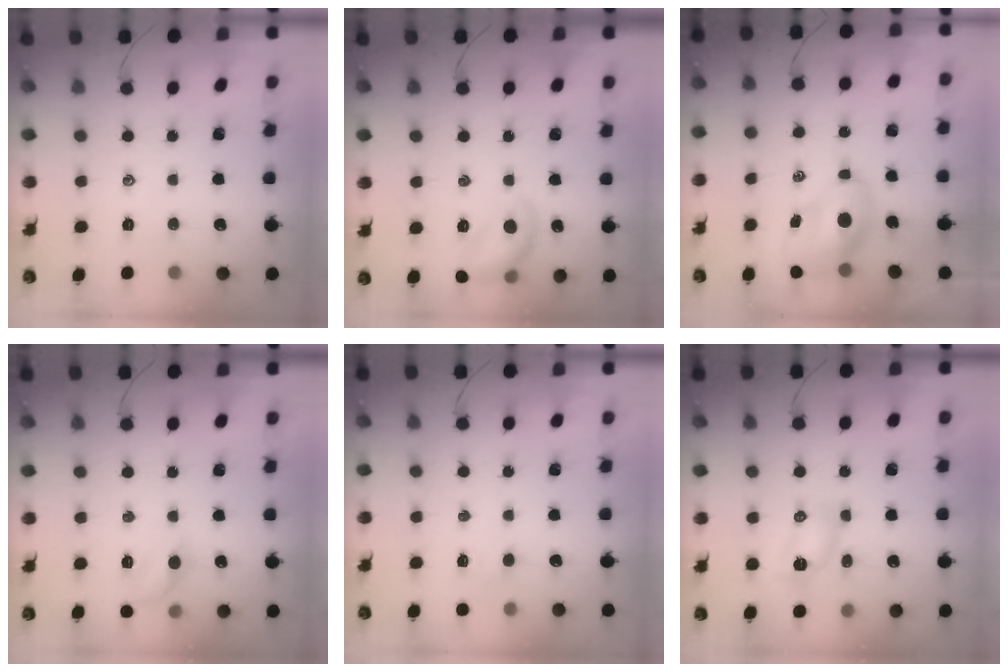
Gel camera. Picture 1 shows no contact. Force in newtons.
{"total": 11.6, "press": 11.6, "slide": 0.6}
{"total": 7.2, "press": 7.0, "slide": 1.5}
{"total": 6.2, "press": 6.1, "slide": 0.9}
{"total": 1.3, "press": 1.2, "slide": 0.5}
{"total": 5.2, "press": 5.0, "slide": 1.6}